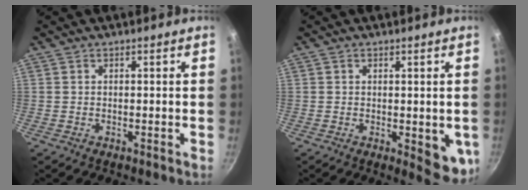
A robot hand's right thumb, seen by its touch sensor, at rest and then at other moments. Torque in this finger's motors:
{"motor_torque": [0.87, 0.68, 0.24, -0.28, 0.16]}